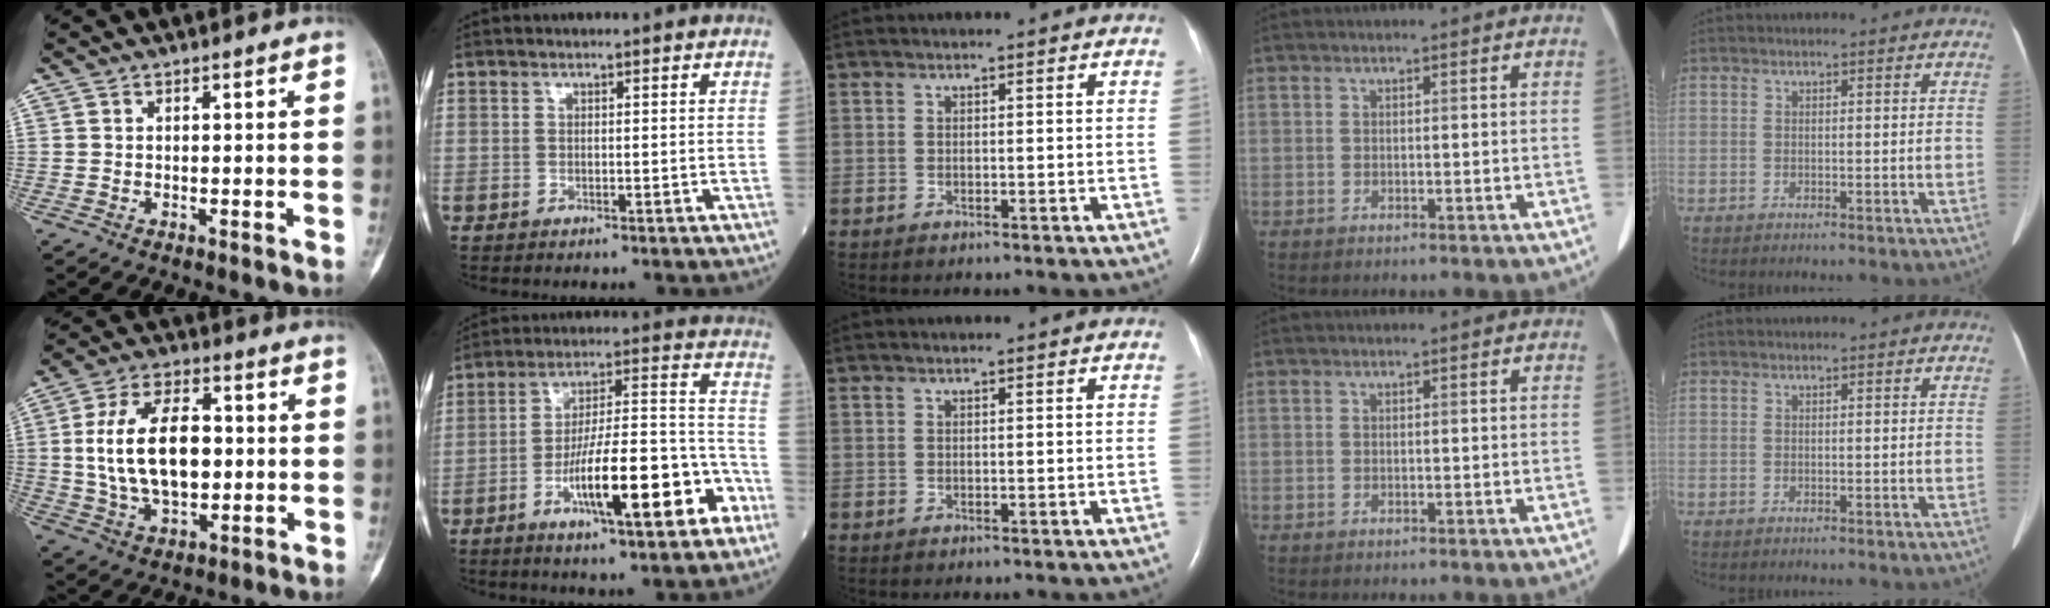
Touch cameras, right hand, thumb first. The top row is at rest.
{"thumb": {"total": 16.7, "force": [0.8, 9.6, 13.6], "torque": [-0.228, 0.013, 0.017]}, "index": {"total": 17.1, "force": [-7.8, 3.1, 15.0], "torque": [-0.245, 0.015, -0.116]}}